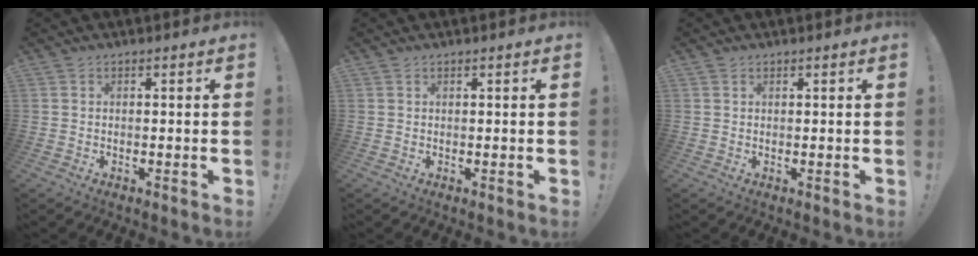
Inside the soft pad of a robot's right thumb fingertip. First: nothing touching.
{"total": 0.0}
{"total": 0.0}